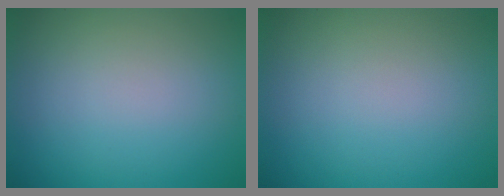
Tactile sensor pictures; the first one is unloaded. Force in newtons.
{"total": 0.0}